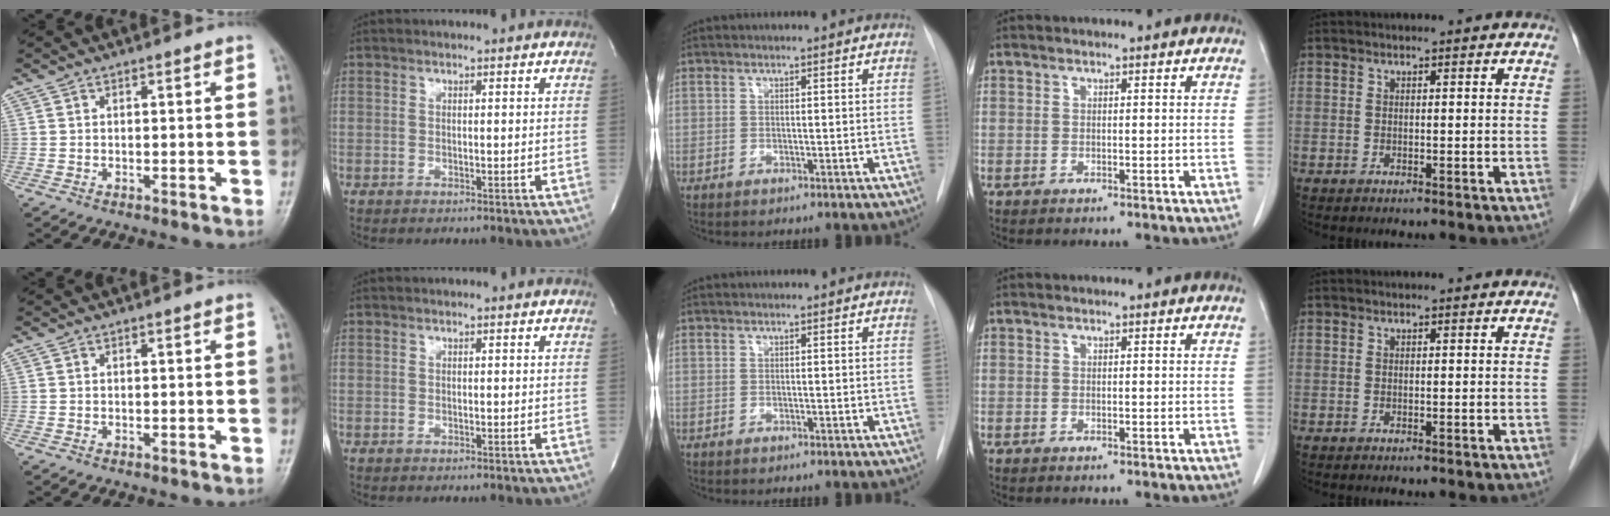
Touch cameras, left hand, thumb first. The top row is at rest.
{}